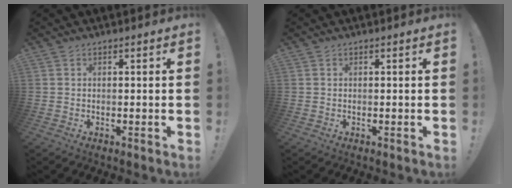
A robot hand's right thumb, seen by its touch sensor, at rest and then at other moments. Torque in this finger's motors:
{"motor_torque": [-0.01, 0.00, -0.12, 0.13, 0.00]}